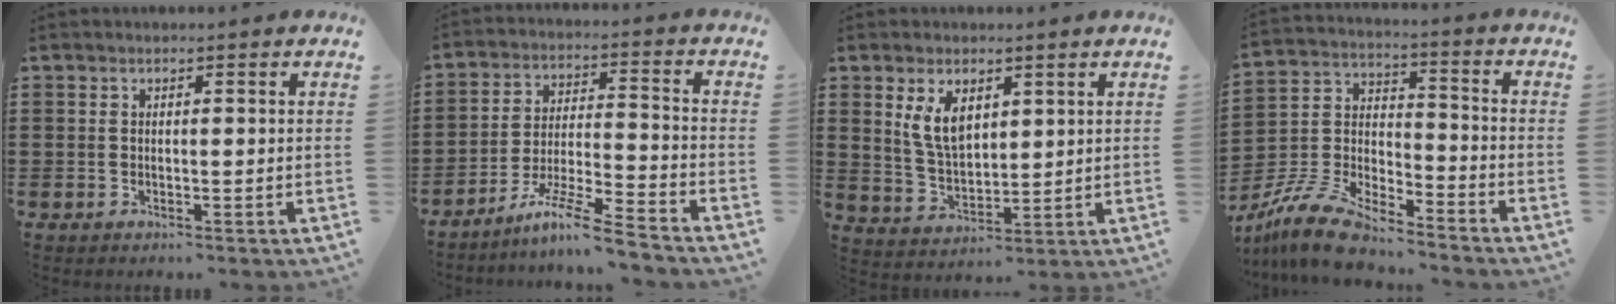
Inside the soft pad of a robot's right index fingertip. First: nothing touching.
{"total": 8.7, "force": [-7.3, -0.2, 4.7], "torque": [-0.093, 0.000, -0.144]}
{"total": 6.3, "force": [2.7, 3.3, 4.6], "torque": [-0.107, 0.005, 0.047]}
{"total": 10.3, "force": [-9.1, 2.2, 4.3], "torque": [-0.102, 0.016, -0.185]}